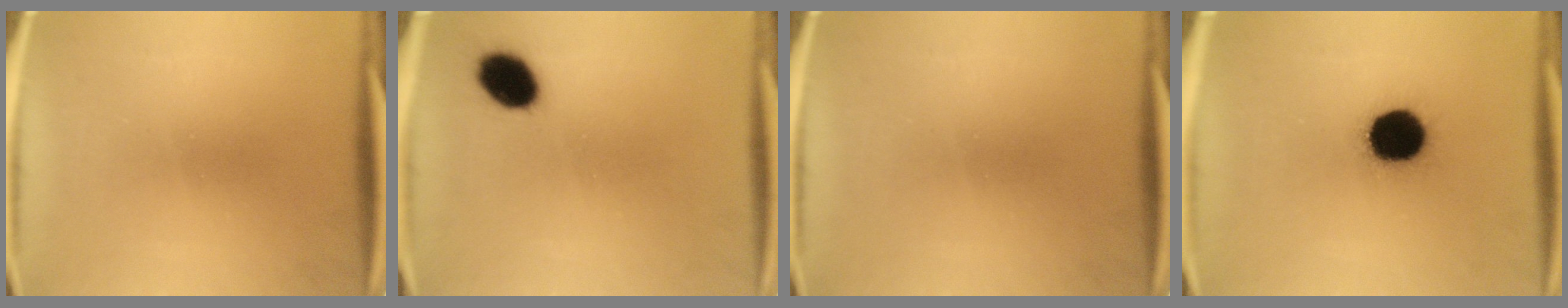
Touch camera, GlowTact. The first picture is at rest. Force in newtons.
{"total": 8.2}
{"total": 0.0}
{"total": 14.5}